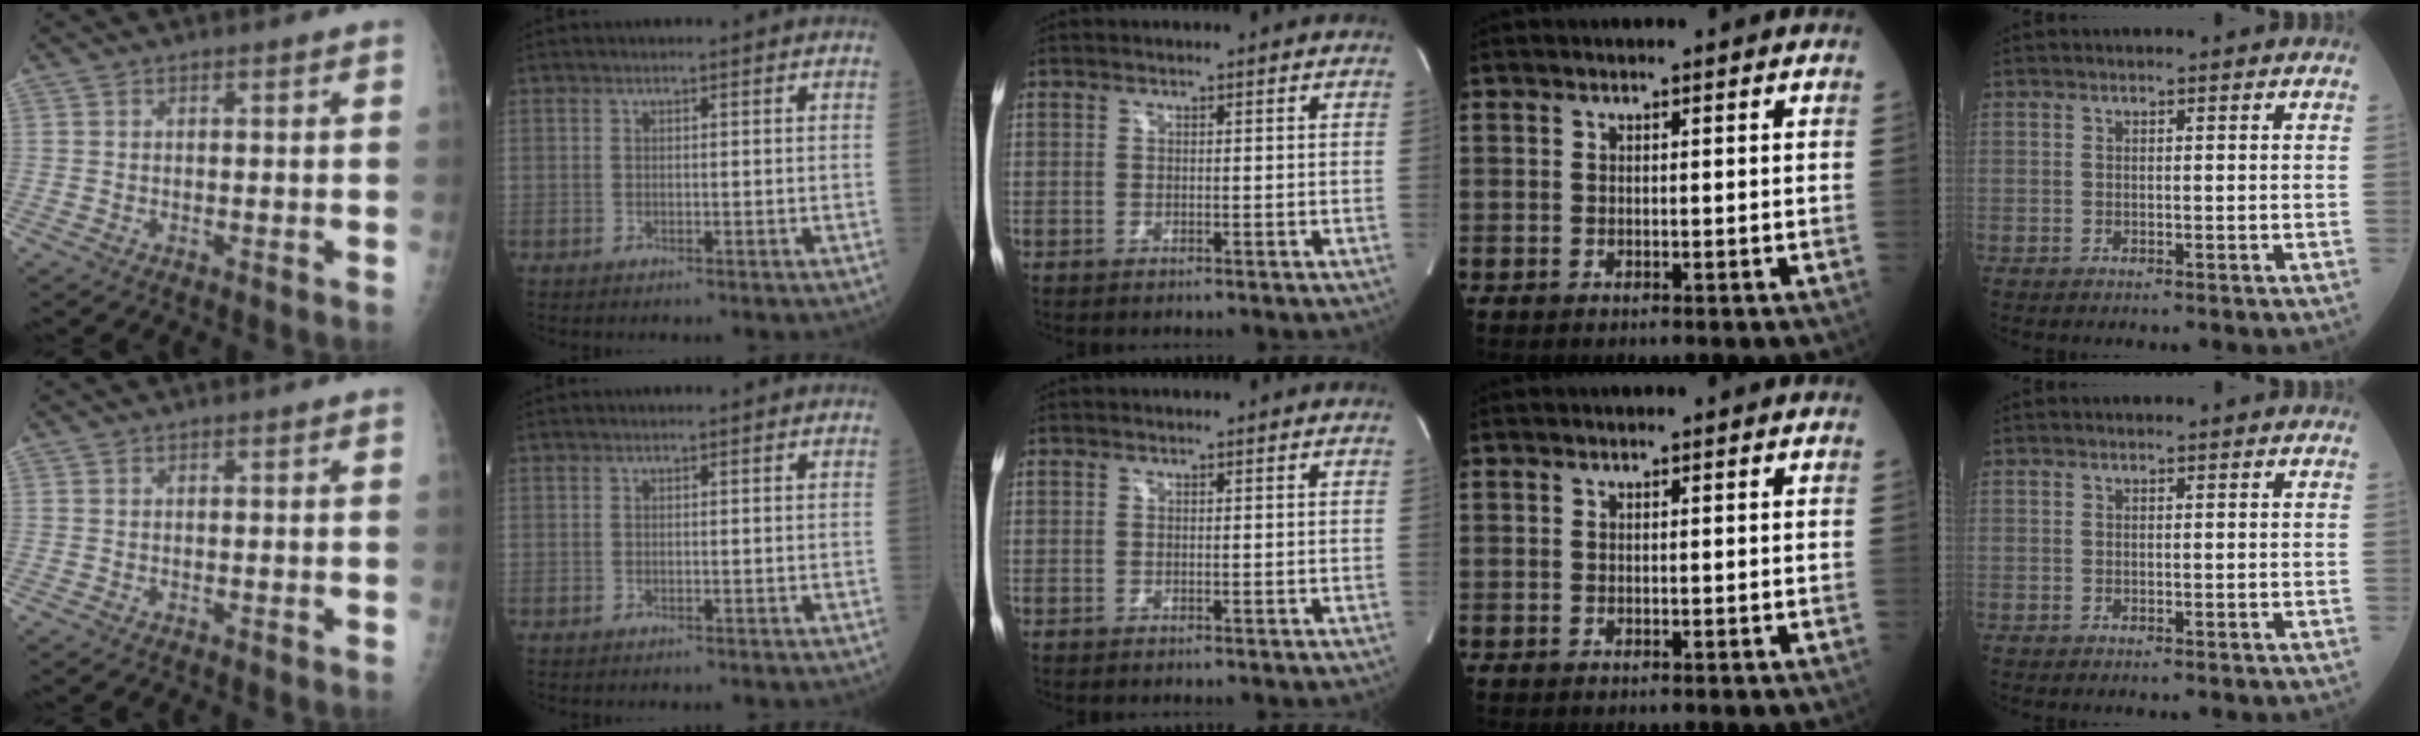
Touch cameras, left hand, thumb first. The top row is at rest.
{}